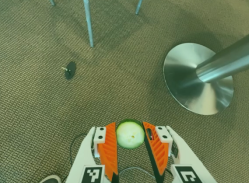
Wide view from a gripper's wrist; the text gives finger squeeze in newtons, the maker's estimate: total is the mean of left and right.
{"total": 7.5, "left": 7.6, "right": 7.5}